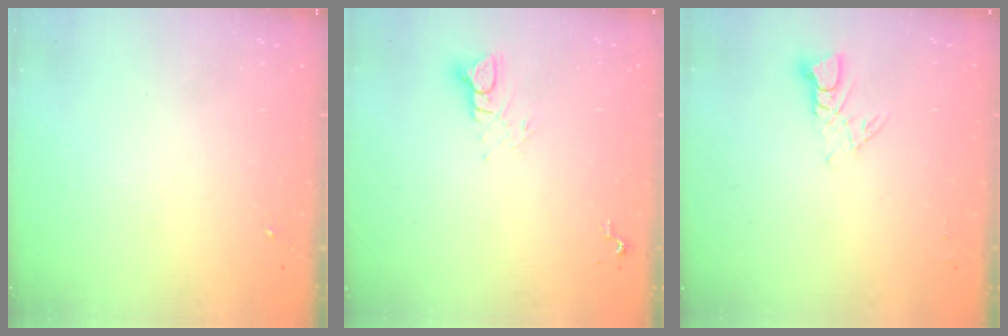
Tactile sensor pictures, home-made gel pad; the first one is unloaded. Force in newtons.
{"total": 5.6, "press": 5.6, "slide": 0.0}
{"total": 5.0, "press": 5.0, "slide": 0.3}